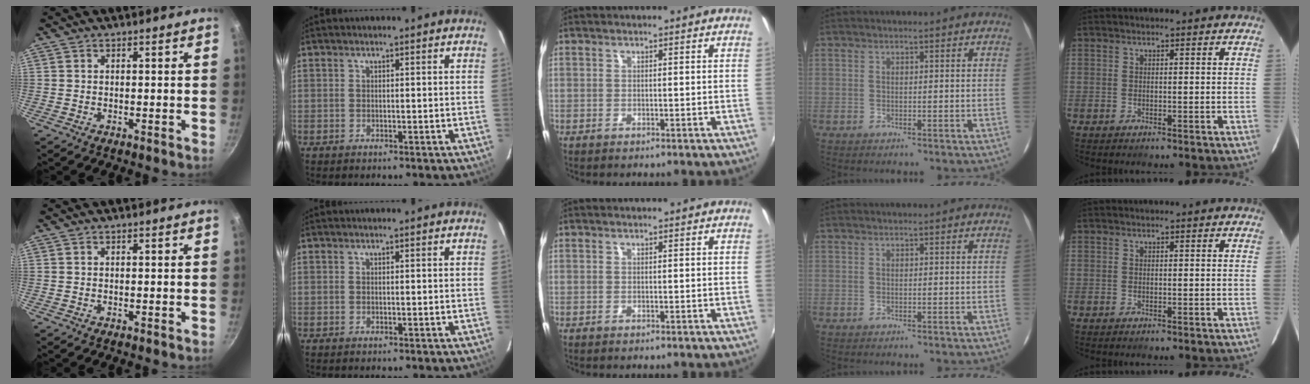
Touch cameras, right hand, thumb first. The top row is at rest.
{}